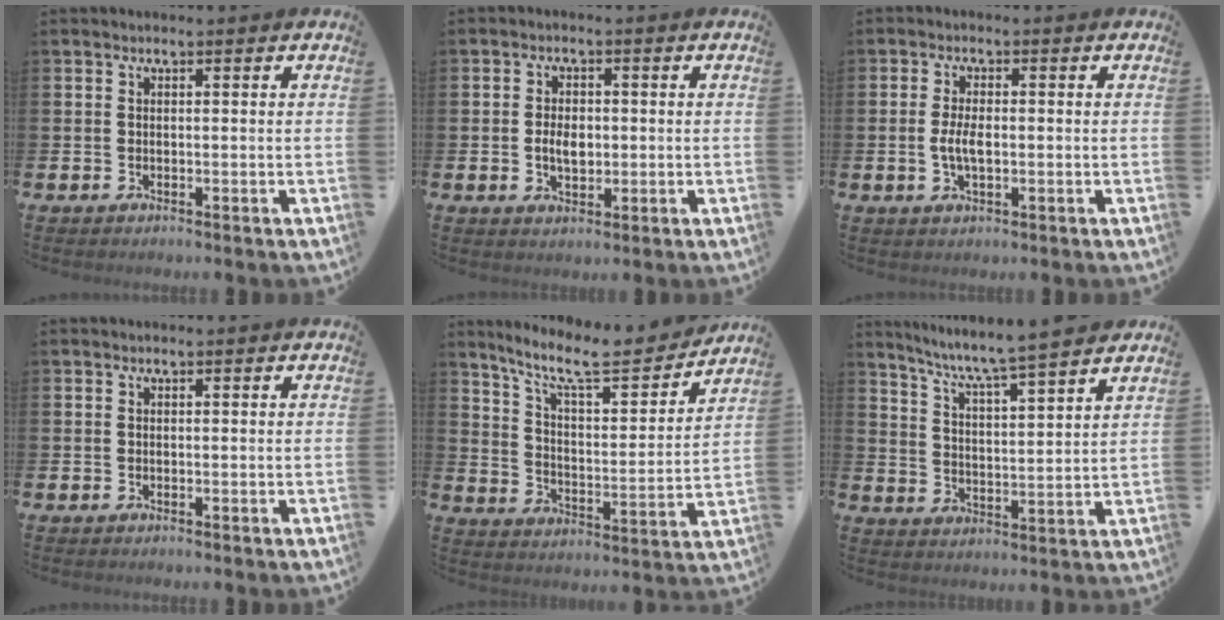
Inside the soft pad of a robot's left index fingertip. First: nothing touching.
{"total": 3.5, "force": [-0.1, 2.2, 2.7], "torque": [-0.036, 0.000, -0.006]}
{"total": 3.4, "force": [-0.3, 1.5, 3.1], "torque": [-0.063, 0.001, -0.009]}
{"total": 0.0}
{"total": 10.0, "force": [8.8, 1.8, 4.4], "torque": [-0.106, -0.060, 0.148]}
{"total": 6.9, "force": [6.5, -0.6, 2.2], "torque": [-0.070, -0.051, 0.109]}